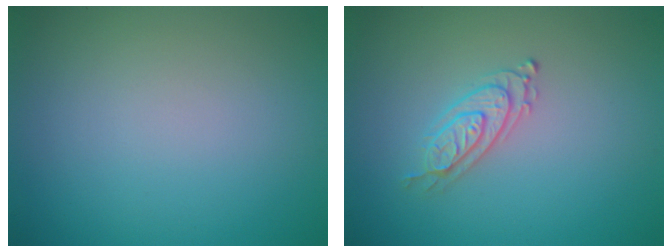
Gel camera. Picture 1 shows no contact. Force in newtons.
{"total": 2.2, "press": 2.0, "slide": 0.8}